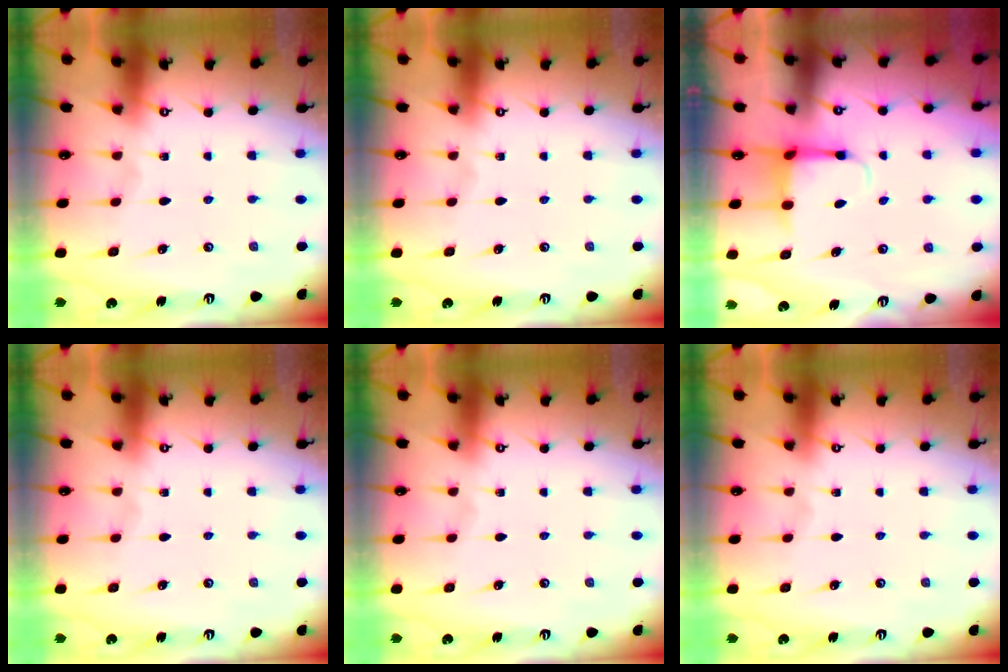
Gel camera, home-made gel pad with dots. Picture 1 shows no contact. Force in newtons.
{"total": 0.0}
{"total": 4.5, "press": 4.4, "slide": 0.9}
{"total": 0.0}
{"total": 0.0}
{"total": 0.0}